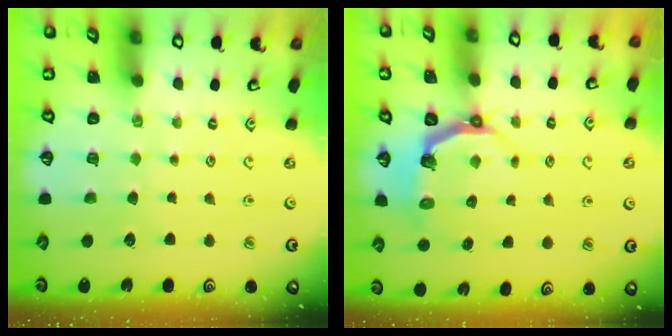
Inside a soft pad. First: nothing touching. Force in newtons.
{"total": 4.2, "press": 2.7, "slide": 3.2}